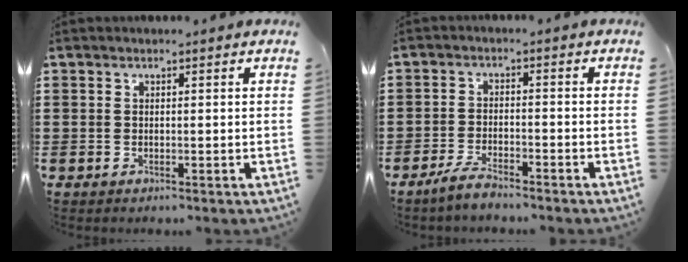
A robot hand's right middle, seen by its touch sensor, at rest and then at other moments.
{"total": 3.4, "force": [-3.0, 0.4, 1.6], "torque": [-0.042, 0.000, -0.063]}